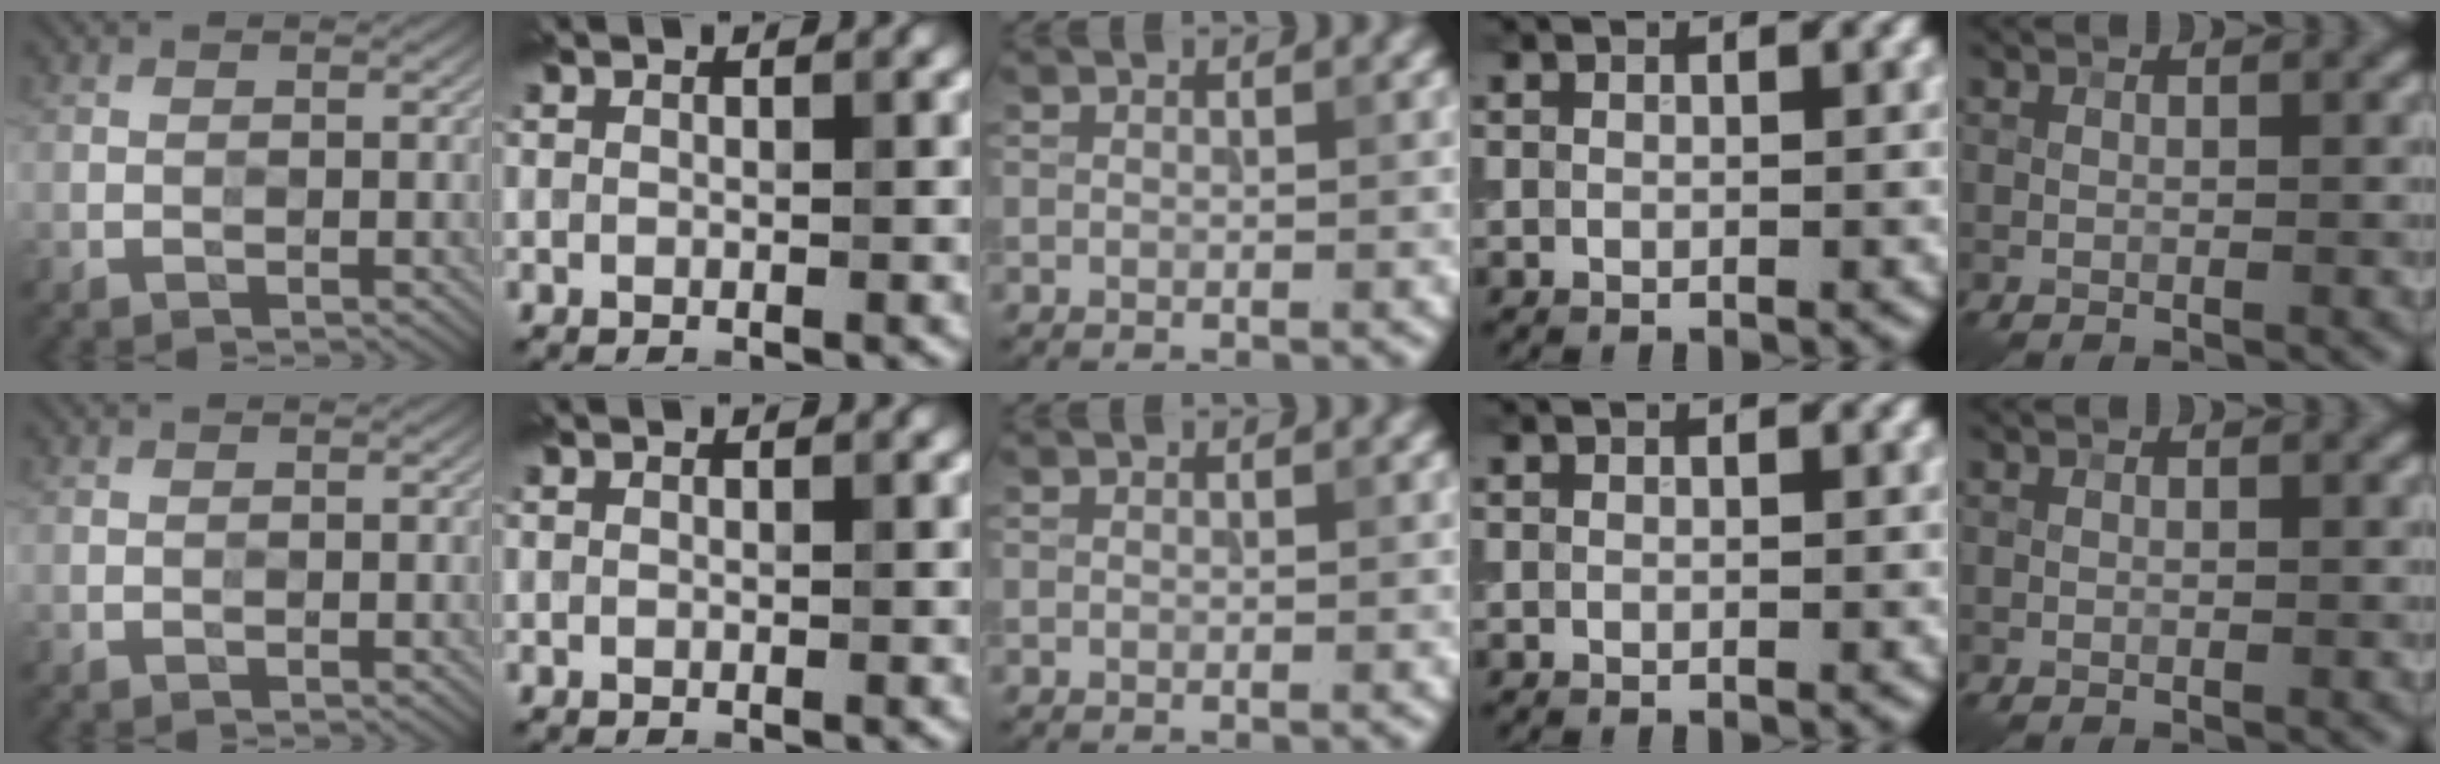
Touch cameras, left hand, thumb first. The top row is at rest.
{}